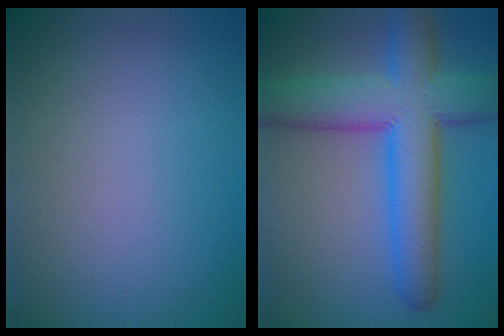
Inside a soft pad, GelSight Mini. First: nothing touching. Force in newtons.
{"total": 9.8, "press": 9.8, "slide": 0.3}